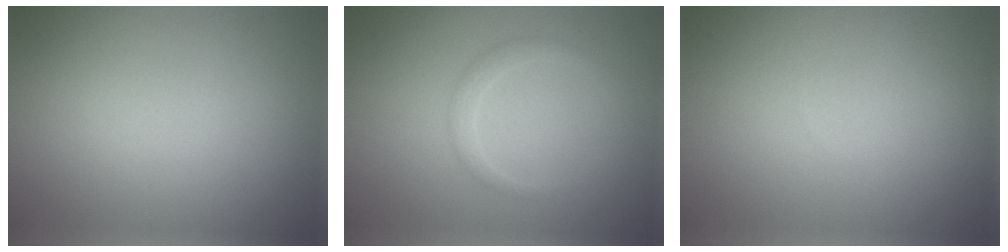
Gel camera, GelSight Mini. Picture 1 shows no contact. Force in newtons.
{"total": 1.3, "press": 1.3, "slide": 0.1}
{"total": 0.0}